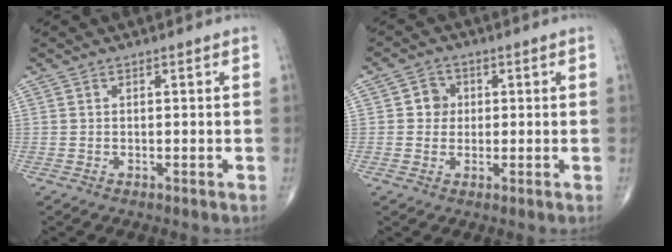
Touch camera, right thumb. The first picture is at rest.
{"total": 3.7, "force": [0.4, 3.4, 1.3], "torque": [0.004, 0.006, 0.000]}